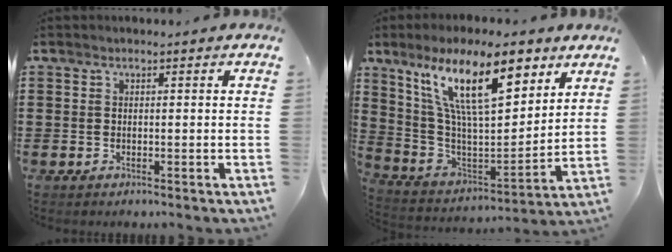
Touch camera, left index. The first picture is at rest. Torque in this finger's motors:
{"motor_torque": [2.14, 0.00, 1.05, 0.21]}